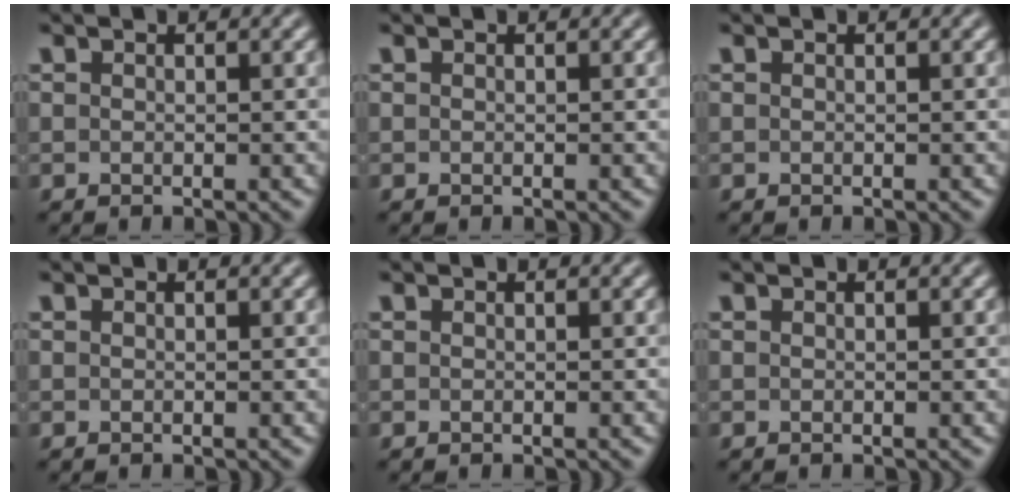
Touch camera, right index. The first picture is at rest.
{"total": 0.0}
{"total": 0.0}
{"total": 0.0}
{"total": 0.0}
{"total": 0.0}